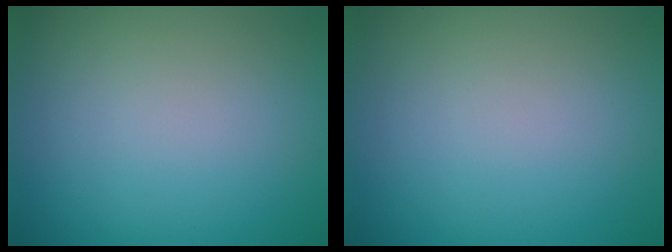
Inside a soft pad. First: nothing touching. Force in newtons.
{"total": 0.0}